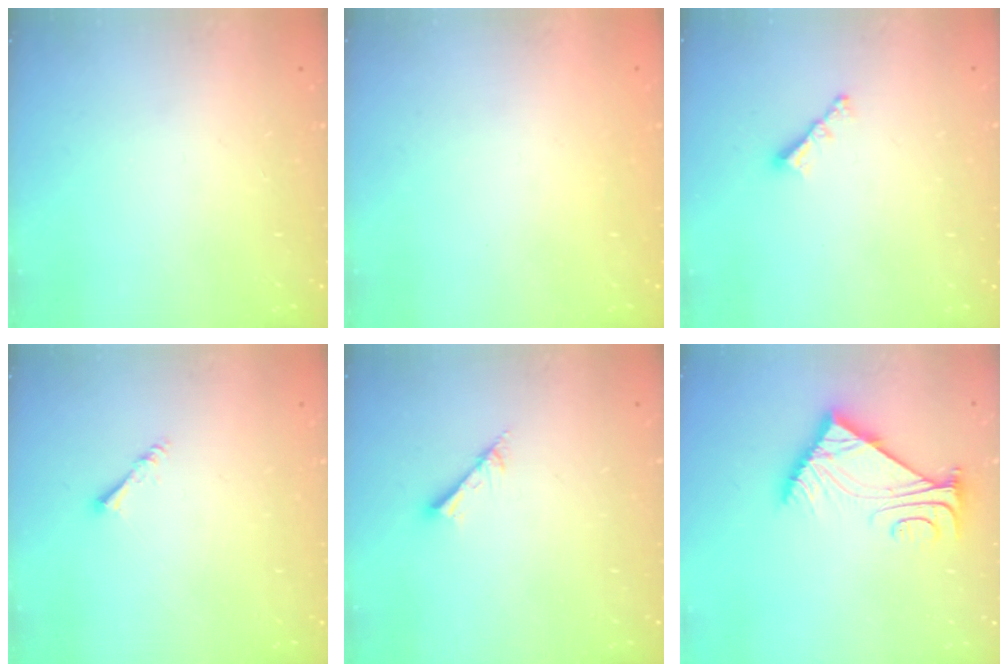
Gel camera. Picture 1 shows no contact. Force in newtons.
{"total": 0.8, "press": 0.7, "slide": 0.3}
{"total": 3.4, "press": 3.4, "slide": 0.1}
{"total": 1.8, "press": 1.8, "slide": 0.1}
{"total": 3.3, "press": 3.3, "slide": 0.0}
{"total": 8.1, "press": 8.0, "slide": 1.0}